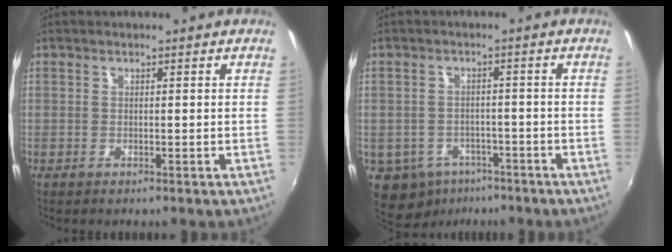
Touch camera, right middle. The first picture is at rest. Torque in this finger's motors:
{"motor_torque": [0.41, -0.40, -0.01, 0.01]}